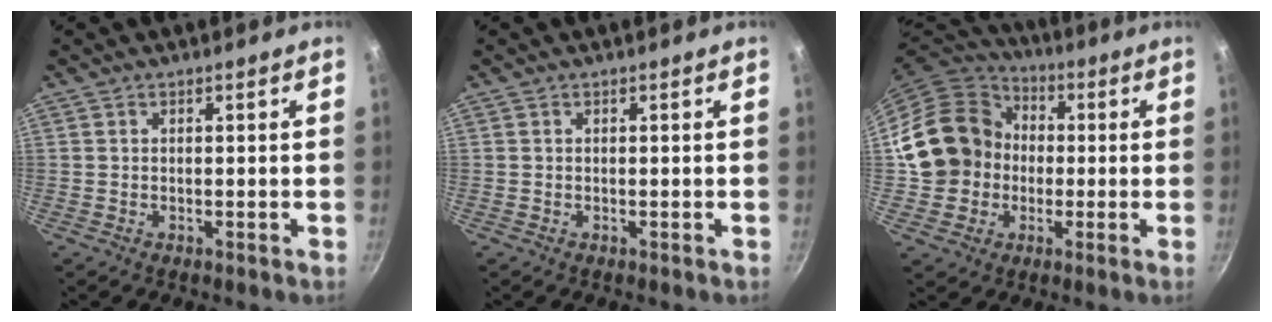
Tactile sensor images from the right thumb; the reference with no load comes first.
{"total": 0.0}
{"total": 16.7, "force": [0.1, 14.9, 7.7], "torque": [-0.116, 0.042, 0.001]}